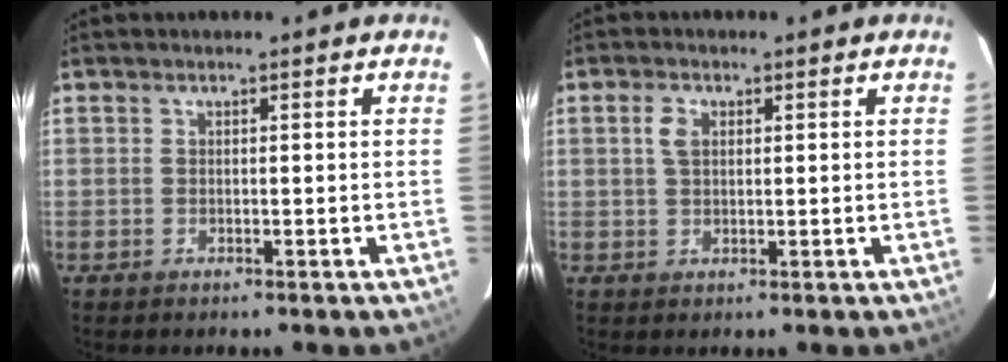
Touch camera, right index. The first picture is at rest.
{"total": 2.8, "force": [0.8, 1.8, 2.0], "torque": [-0.038, 0.007, 0.015]}